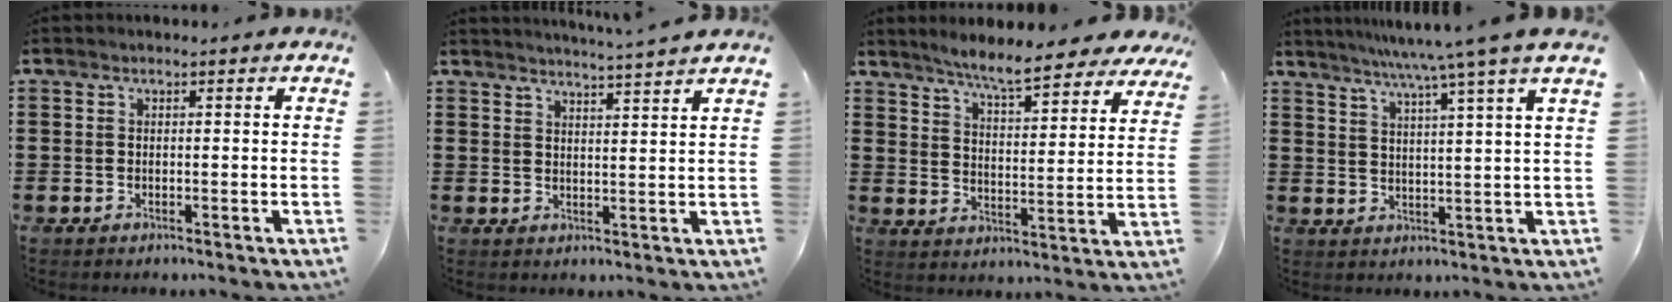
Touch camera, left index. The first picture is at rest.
{"total": 3.4, "force": [3.2, -0.9, 0.5], "torque": [-0.019, -0.017, 0.058]}
{"total": 7.0, "force": [6.4, -0.2, 3.0], "torque": [-0.073, -0.032, 0.109]}
{"total": 6.9, "force": [5.4, -1.8, 4.0], "torque": [-0.091, -0.027, 0.086]}